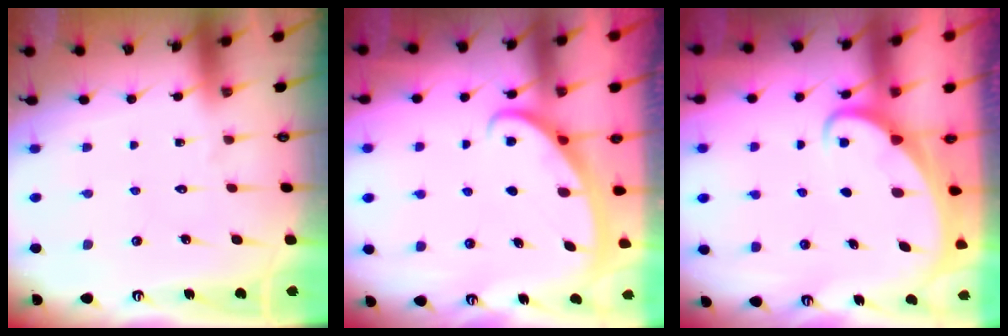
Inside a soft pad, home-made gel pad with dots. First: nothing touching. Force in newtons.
{"total": 2.9, "press": 2.9, "slide": 0.3}
{"total": 2.6, "press": 2.6, "slide": 0.2}